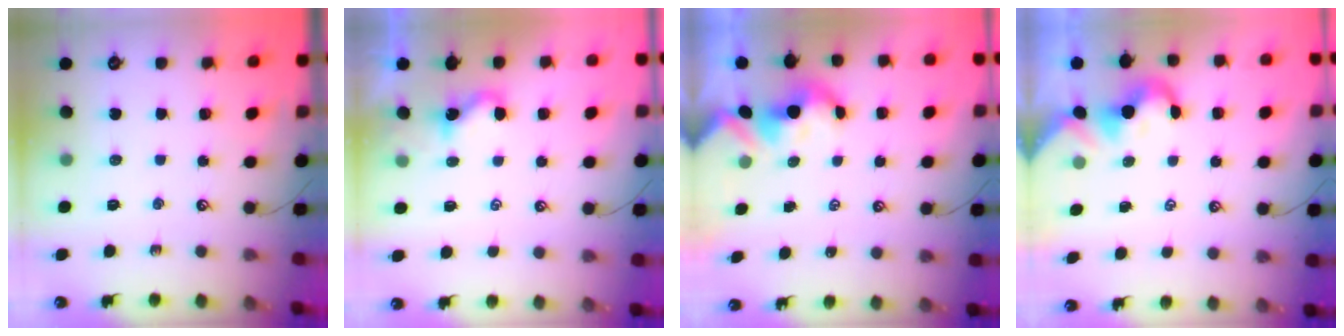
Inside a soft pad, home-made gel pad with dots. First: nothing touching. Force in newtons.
{"total": 1.6, "press": 1.6, "slide": 0.2}
{"total": 2.4, "press": 2.4, "slide": 0.3}
{"total": 1.1, "press": 1.1, "slide": 0.3}